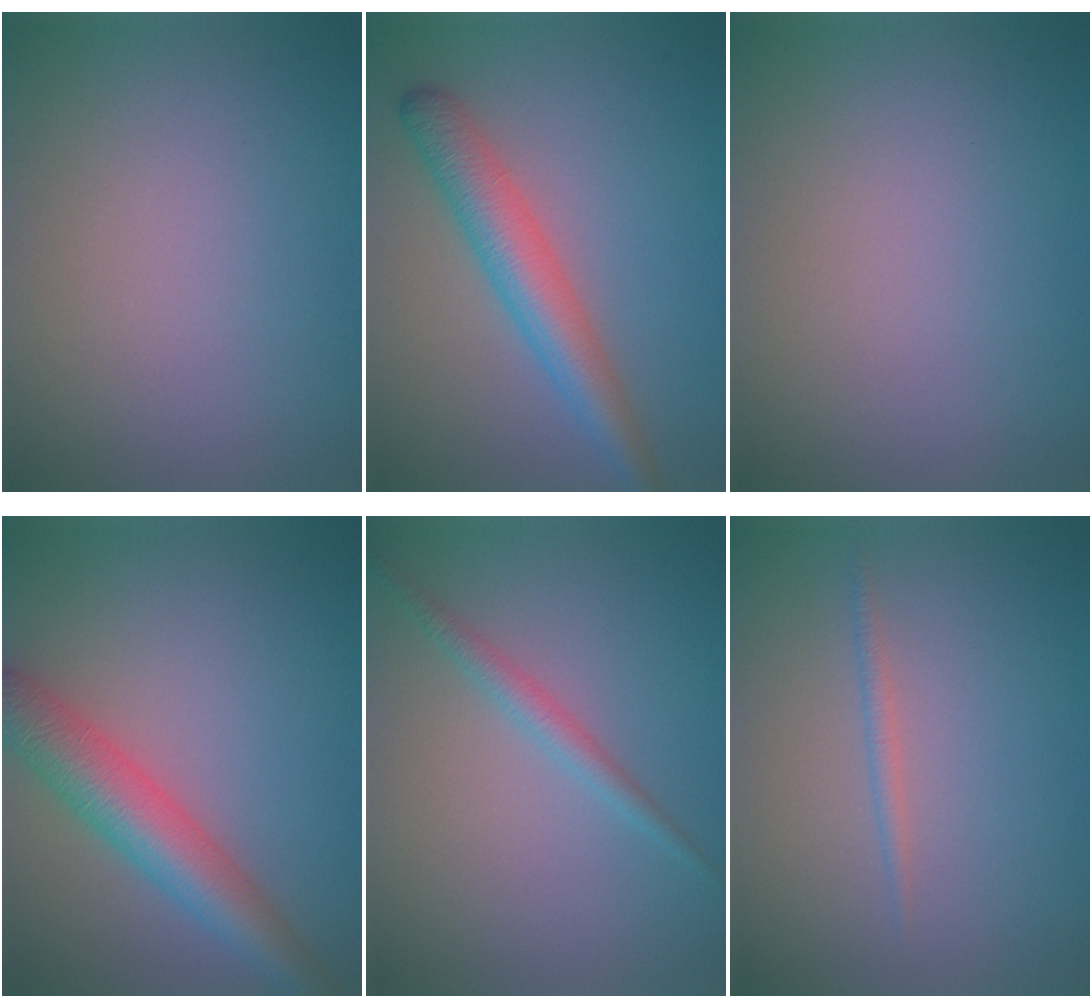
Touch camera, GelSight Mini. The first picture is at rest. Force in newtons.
{"total": 4.9, "press": 4.9, "slide": 0.1}
{"total": 0.0}
{"total": 6.0, "press": 6.0, "slide": 0.2}
{"total": 1.8, "press": 1.8, "slide": 0.0}
{"total": 0.7, "press": 0.7, "slide": 0.1}